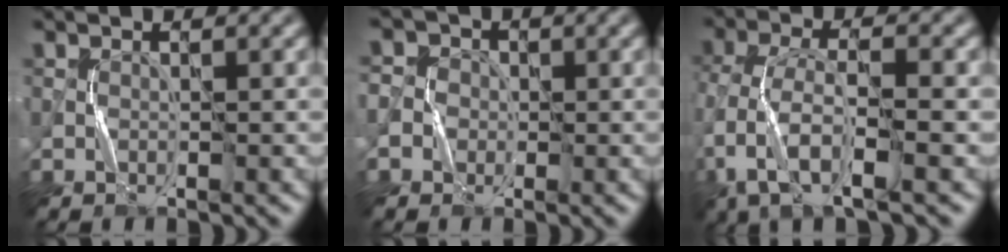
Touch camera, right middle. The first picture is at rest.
{"total": 3.2, "force": [-0.5, 3.1, 0.6], "torque": [0.017, 0.014, -0.035]}
{"total": 6.0, "force": [-2.1, 2.5, 5.0], "torque": [-0.112, -0.002, -0.049]}